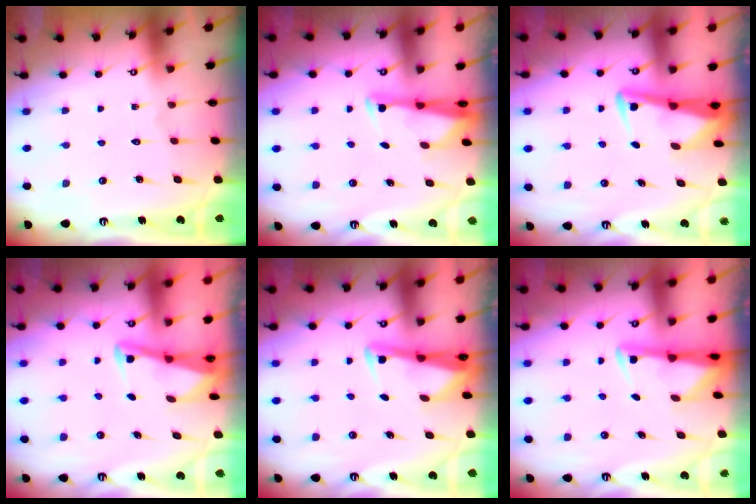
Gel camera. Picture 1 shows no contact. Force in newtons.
{"total": 2.9, "press": 2.8, "slide": 0.7}
{"total": 4.0, "press": 4.0, "slide": 0.4}
{"total": 2.9, "press": 2.9, "slide": 0.4}
{"total": 3.2, "press": 3.1, "slide": 0.6}
{"total": 3.0, "press": 3.0, "slide": 0.6}